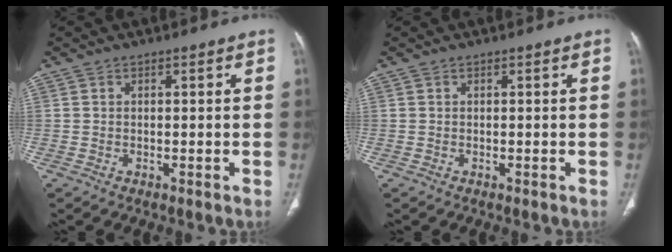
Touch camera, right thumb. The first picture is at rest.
{"total": 0.0}